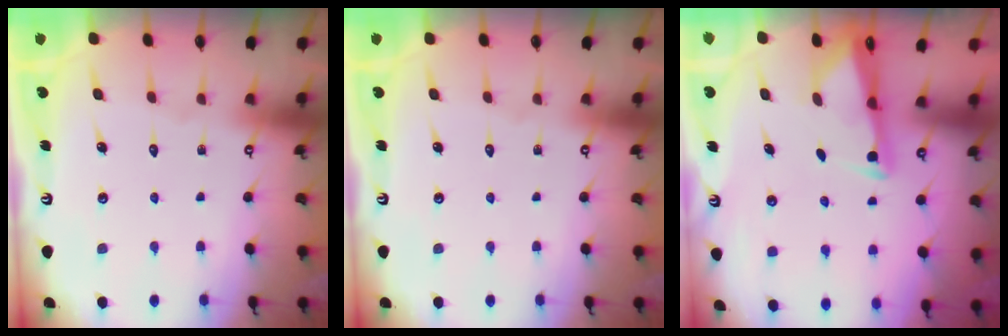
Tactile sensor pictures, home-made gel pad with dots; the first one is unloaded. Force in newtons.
{"total": 0.0}
{"total": 2.6, "press": 2.5, "slide": 0.4}